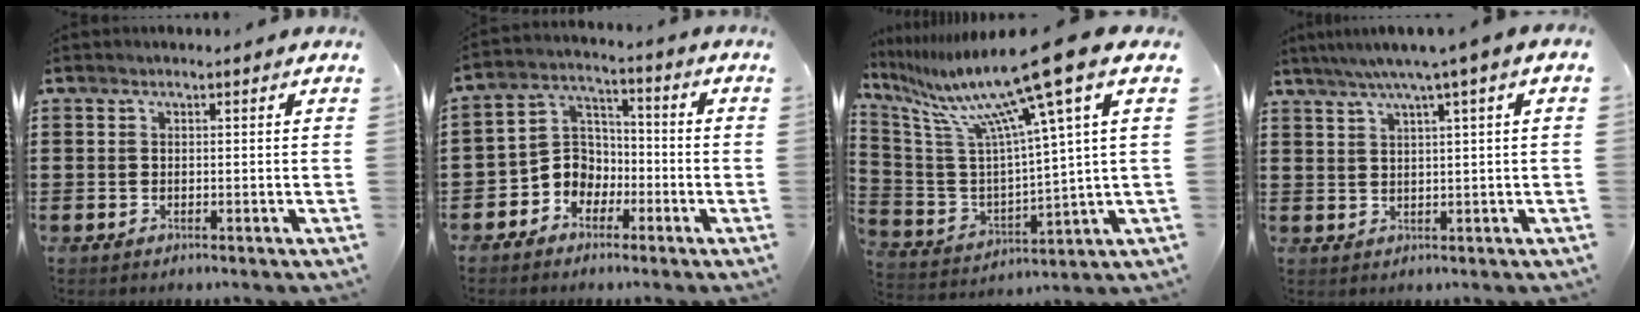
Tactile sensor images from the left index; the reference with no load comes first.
{"total": 6.2, "force": [-2.7, 5.4, 1.3], "torque": [-0.061, 0.003, -0.061]}
{"total": 15.9, "force": [10.4, 0.1, 12.1], "torque": [-0.263, -0.065, 0.158]}
{"total": 3.6, "force": [1.7, -0.5, 3.1], "torque": [-0.064, -0.003, 0.025]}